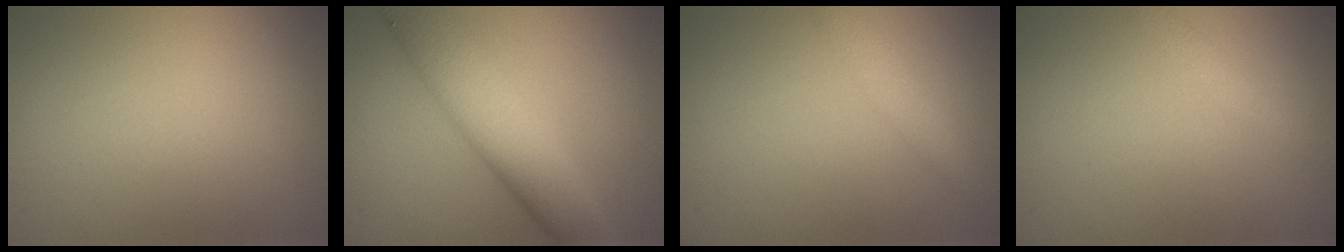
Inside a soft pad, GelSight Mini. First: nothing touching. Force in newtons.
{"total": 7.1, "press": 7.1, "slide": 0.2}
{"total": 2.3, "press": 2.3, "slide": 0.0}
{"total": 1.4, "press": 1.4, "slide": 0.0}